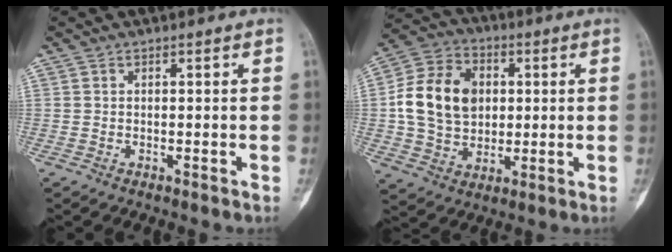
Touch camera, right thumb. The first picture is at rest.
{"total": 15.6, "force": [1.7, 11.9, 9.9], "torque": [-0.156, 0.013, 0.029]}